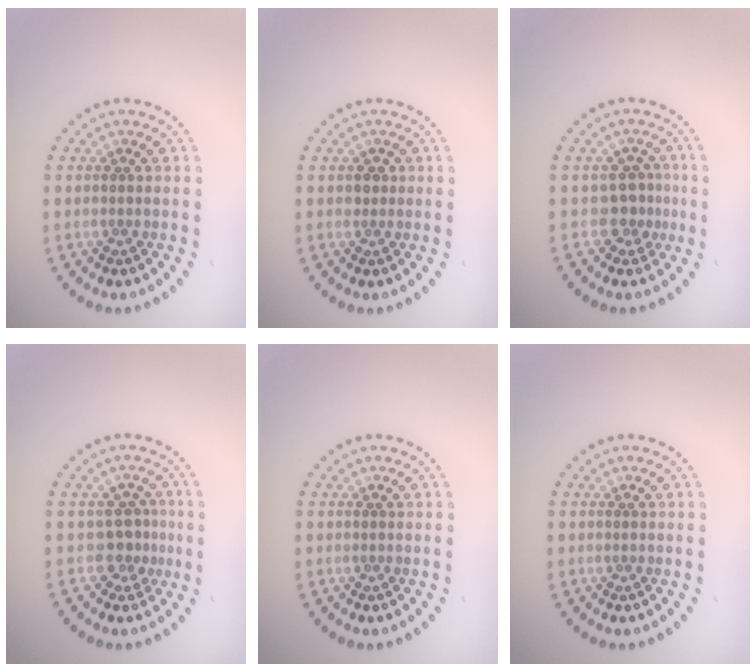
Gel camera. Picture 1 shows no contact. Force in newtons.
{"total": 0.9, "press": 0.8, "slide": 0.4}
{"total": 2.2, "press": 1.5, "slide": 1.6}
{"total": 2.2, "press": 1.5, "slide": 1.6}
{"total": 0.0}
{"total": 0.0}